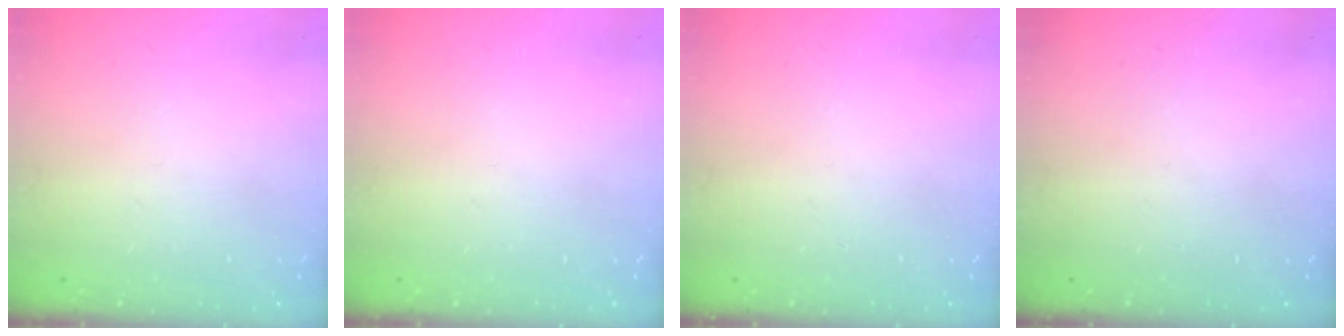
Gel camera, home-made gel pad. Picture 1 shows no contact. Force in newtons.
{"total": 0.0}
{"total": 0.0}
{"total": 0.0}